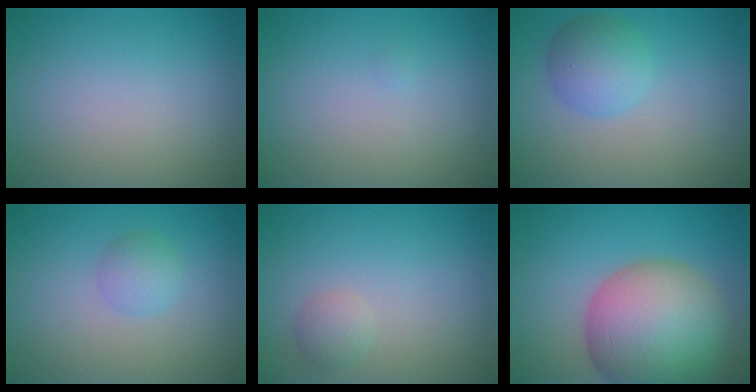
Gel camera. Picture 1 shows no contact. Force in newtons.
{"total": 0.0}
{"total": 3.5, "press": 3.5, "slide": 0.2}
{"total": 1.8, "press": 1.8, "slide": 0.0}
{"total": 1.3, "press": 1.3, "slide": 0.1}
{"total": 12.9, "press": 12.9, "slide": 0.7}